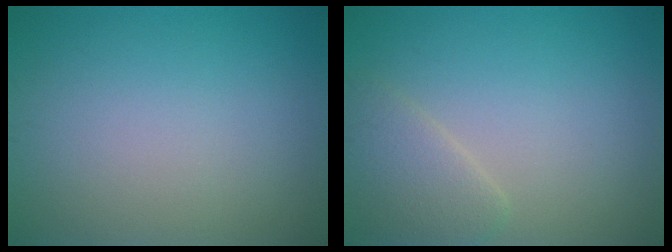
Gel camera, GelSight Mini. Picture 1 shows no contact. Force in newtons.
{"total": 2.5, "press": 2.5, "slide": 0.1}